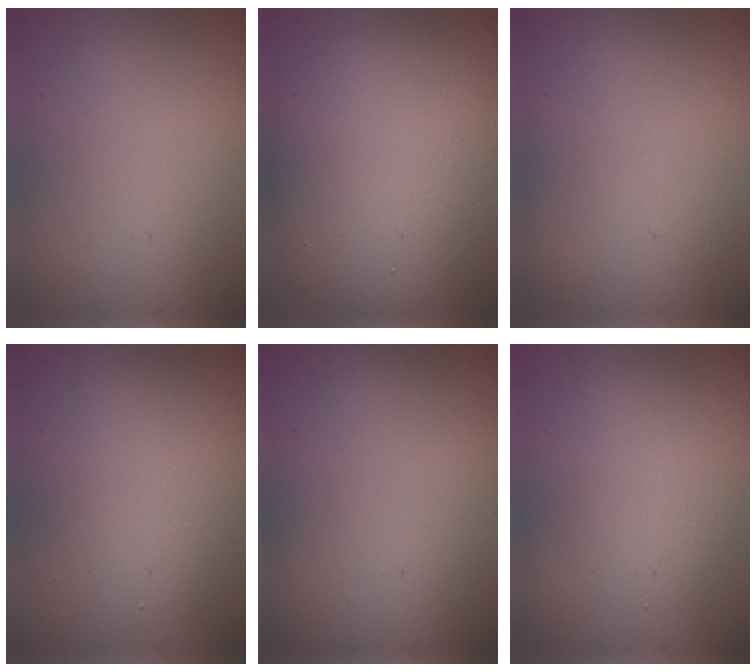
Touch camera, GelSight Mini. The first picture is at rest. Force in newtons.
{"total": 11.8, "press": 11.8, "slide": 0.9}
{"total": 0.0}
{"total": 4.4, "press": 4.4, "slide": 0.4}
{"total": 0.0}
{"total": 2.9, "press": 2.9, "slide": 0.2}